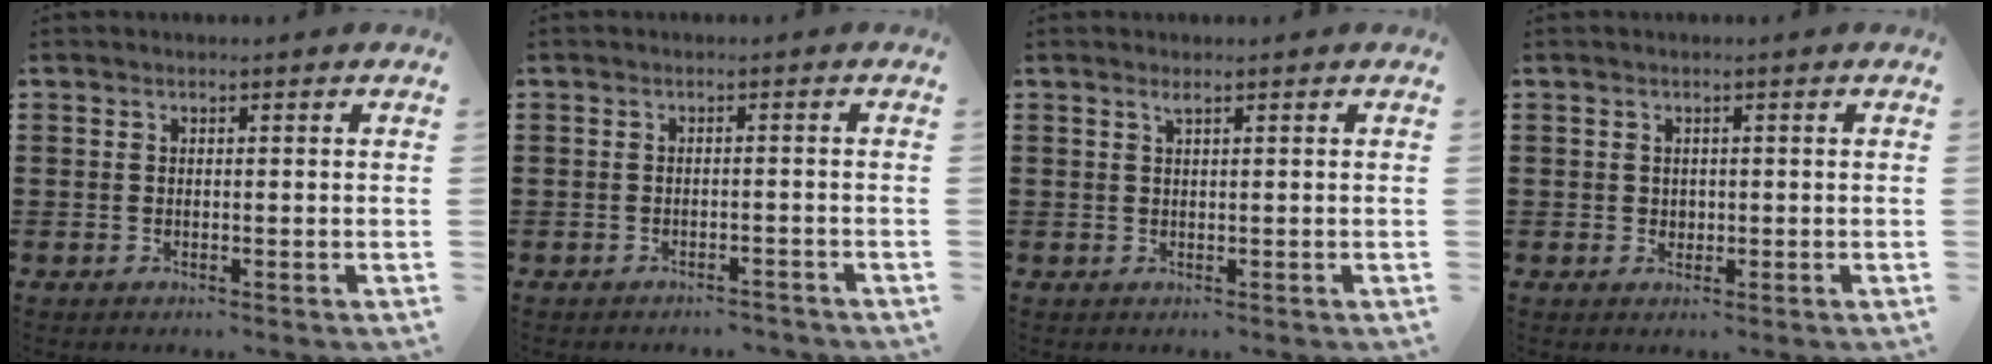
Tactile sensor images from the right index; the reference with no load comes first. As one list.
[{"total": 1.4, "force": [-1.4, 0.2, 0.2], "torque": [-0.010, -0.001, -0.029]}, {"total": 0.8, "force": [0.5, 0.1, 0.7], "torque": [-0.014, 0.000, 0.009]}, {"total": 1.0, "force": [0.2, 0.9, 0.3], "torque": [-0.008, 0.004, 0.005]}]